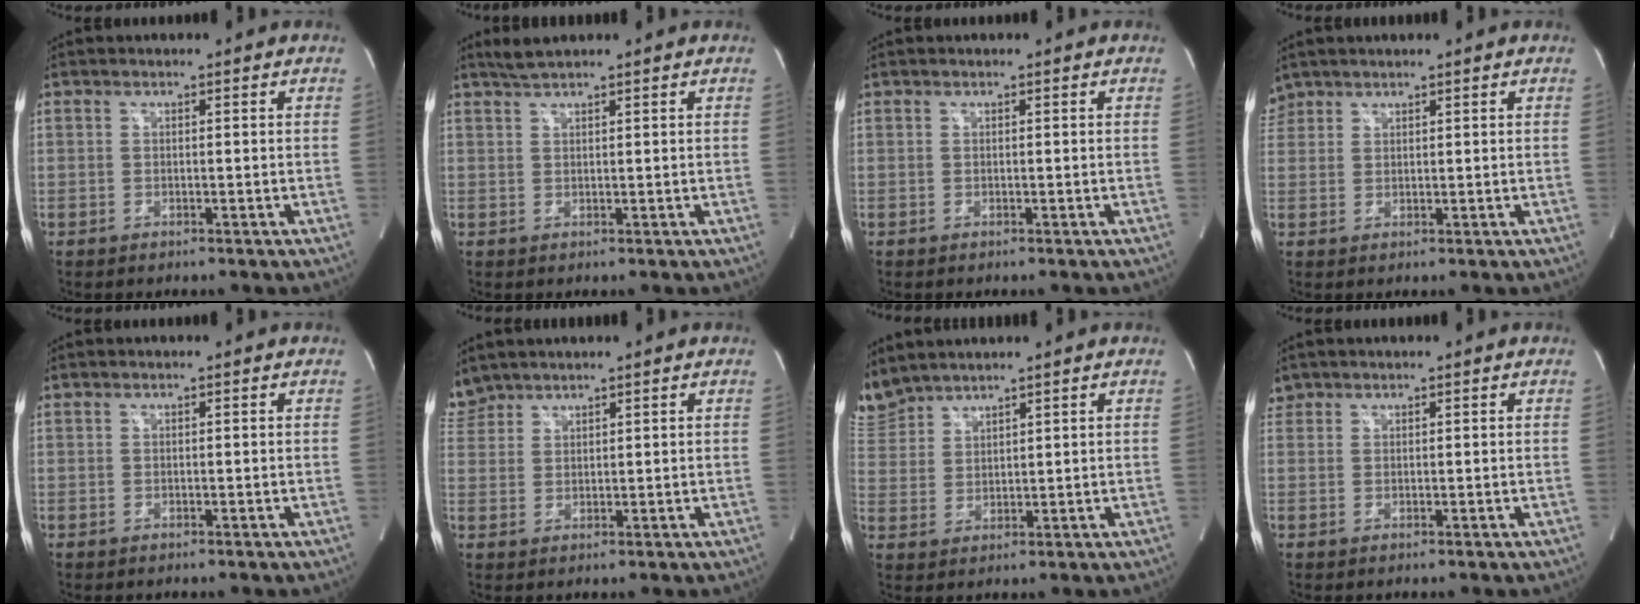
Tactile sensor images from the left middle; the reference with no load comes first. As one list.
[{"total": 2.3, "force": [2.1, -0.3, 1.0], "torque": [-0.024, 0.007, 0.043]}, {"total": 0.0}, {"total": 2.9, "force": [2.5, 1.5, -0.1], "torque": [-0.002, 0.014, 0.052]}, {"total": 0.0}, {"total": 3.8, "force": [3.6, 1.1, -0.2], "torque": [-0.006, 0.016, 0.081]}, {"total": 6.4, "force": [6.3, 1.1, 0.5], "torque": [-0.029, 0.015, 0.141]}, {"total": 1.8, "force": [1.4, 1.2, -0.1], "torque": [0.005, 0.013, 0.026]}]